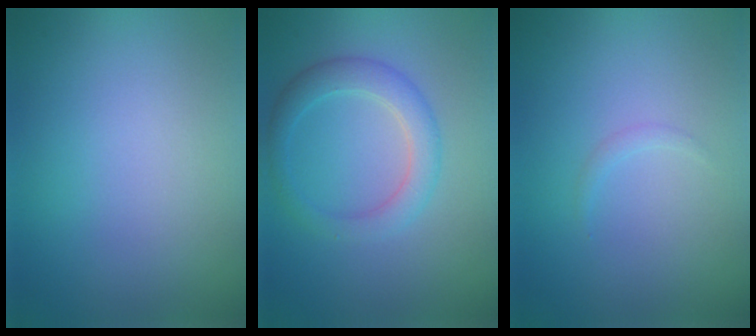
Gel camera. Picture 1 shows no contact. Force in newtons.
{"total": 3.2, "press": 3.2, "slide": 0.2}
{"total": 0.6, "press": 0.6, "slide": 0.1}